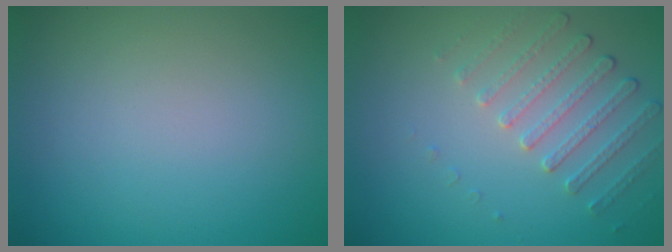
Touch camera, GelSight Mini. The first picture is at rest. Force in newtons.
{"total": 2.2, "press": 1.8, "slide": 1.2}